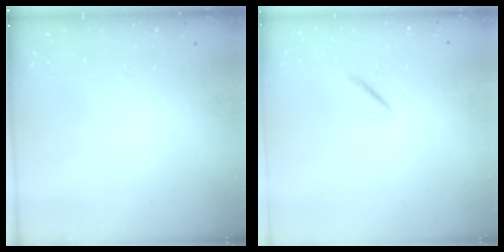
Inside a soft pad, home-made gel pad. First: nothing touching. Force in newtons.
{"total": 1.7, "press": 1.3, "slide": 1.0}